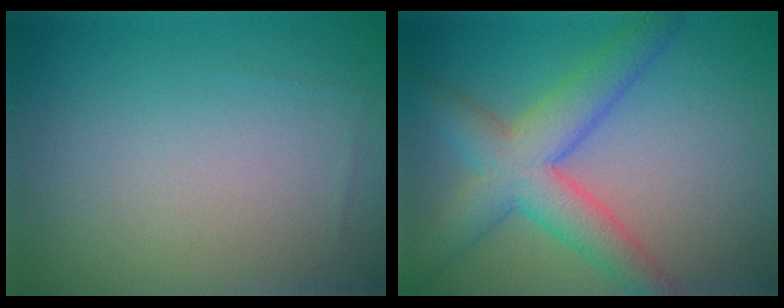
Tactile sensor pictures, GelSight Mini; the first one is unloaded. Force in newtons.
{"total": 6.3, "press": 6.3, "slide": 0.3}